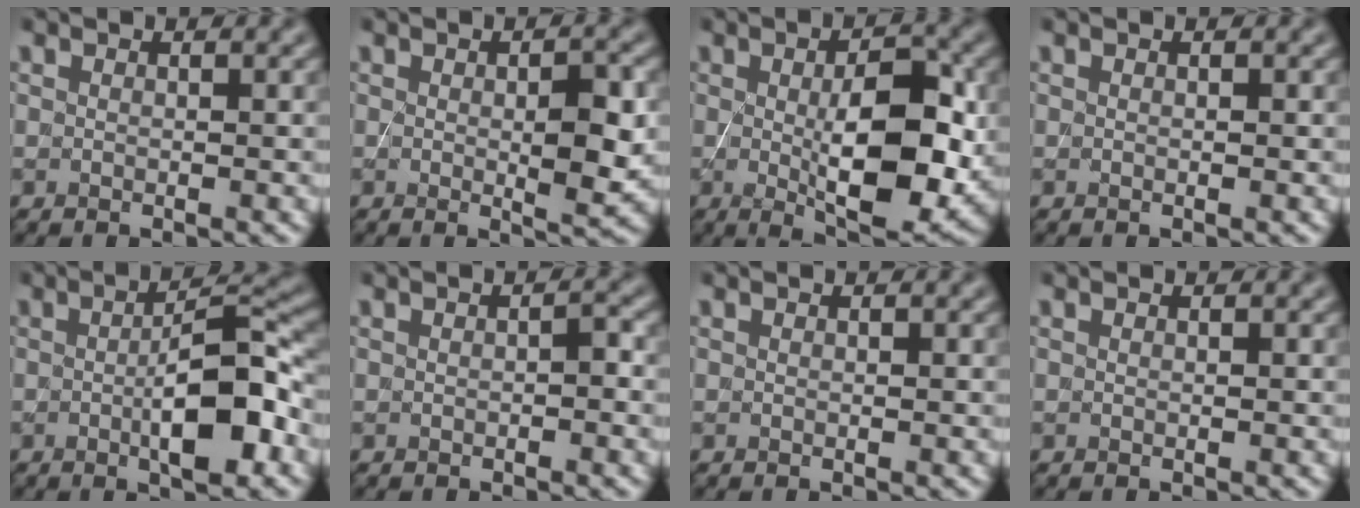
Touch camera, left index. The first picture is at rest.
{"total": 3.7, "force": [0.0, 1.0, 3.6], "torque": [-0.054, -0.004, 0.003]}
{"total": 8.7, "force": [-0.3, 3.4, 8.0], "torque": [-0.123, -0.007, 0.003]}
{"total": 0.0}
{"total": 6.7, "force": [-1.1, 1.7, 6.4], "torque": [-0.101, 0.006, -0.017]}
{"total": 0.9, "force": [-0.2, 0.1, 0.8], "torque": [-0.014, 0.005, -0.001]}
{"total": 0.0}
{"total": 0.0}